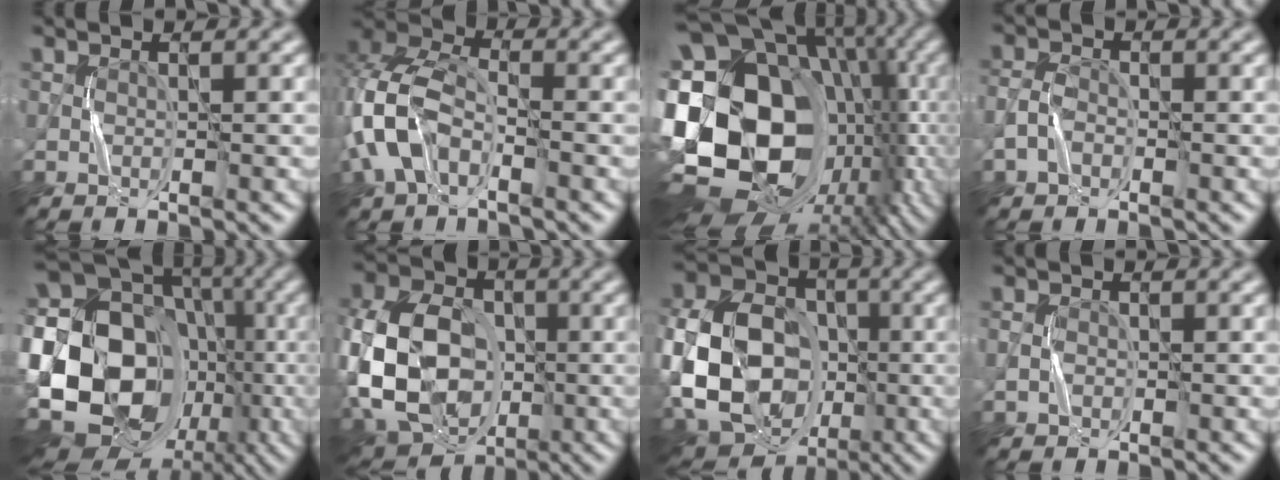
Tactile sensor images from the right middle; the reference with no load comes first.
{"total": 7.2, "force": [-2.2, 4.7, 4.9], "torque": [-0.125, 0.007, -0.055]}
{"total": 22.7, "force": [-2.5, 17.1, 14.7], "torque": [-0.271, 0.004, -0.053]}
{"total": 1.7, "force": [-0.9, 1.2, 0.8], "torque": [-0.016, 0.006, -0.021]}
{"total": 23.7, "force": [-4.9, 19.2, 12.9], "torque": [-0.249, 0.002, -0.130]}
{"total": 14.6, "force": [-1.9, 10.8, 9.5], "torque": [-0.190, -0.002, -0.034]}
{"total": 16.4, "force": [-2.8, 12.7, 9.9], "torque": [-0.204, -0.008, -0.046]}
{"total": 1.0, "force": [-0.1, 0.9, 0.4], "torque": [-0.005, 0.002, -0.004]}